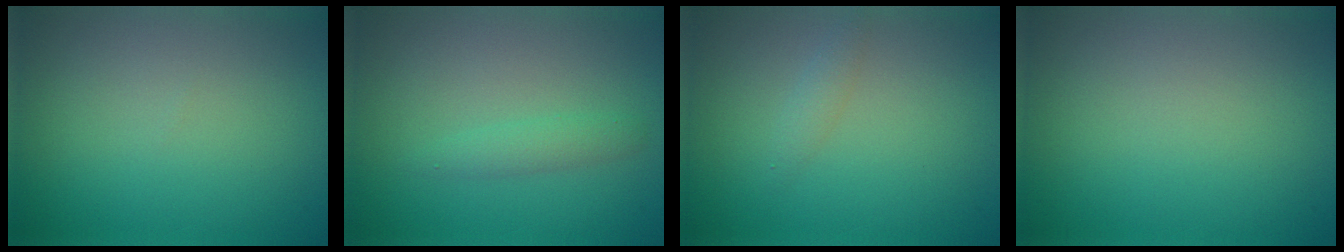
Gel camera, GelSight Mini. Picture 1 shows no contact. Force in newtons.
{"total": 1.4, "press": 1.4, "slide": 0.0}
{"total": 1.0, "press": 1.0, "slide": 0.0}
{"total": 0.0}